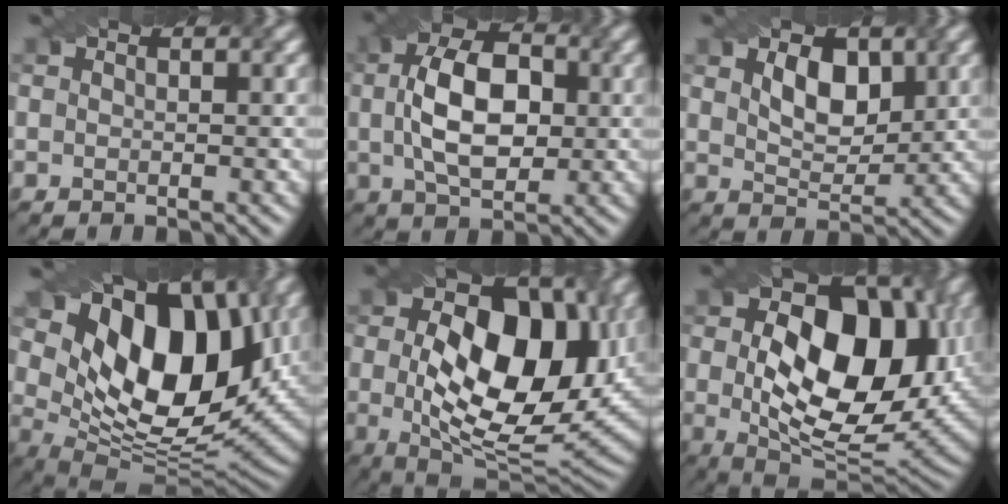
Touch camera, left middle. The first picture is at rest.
{"total": 6.7, "force": [-0.6, 3.9, 5.4], "torque": [-0.115, 0.023, -0.003]}
{"total": 2.5, "force": [0.3, 1.7, 1.9], "torque": [-0.047, 0.012, 0.014]}
{"total": 13.1, "force": [4.0, 7.6, 9.9], "torque": [-0.160, 0.006, 0.086]}
{"total": 13.4, "force": [0.3, 7.5, 11.2], "torque": [-0.169, 0.006, 0.013]}
{"total": 14.6, "force": [1.0, 8.7, 11.7], "torque": [-0.173, 0.003, 0.035]}